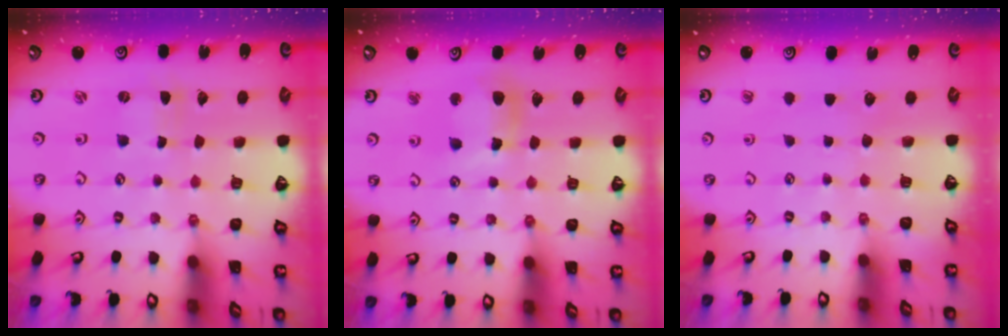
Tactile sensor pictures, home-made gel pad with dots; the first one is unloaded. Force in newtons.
{"total": 10.3, "press": 10.2, "slide": 1.3}
{"total": 0.0}